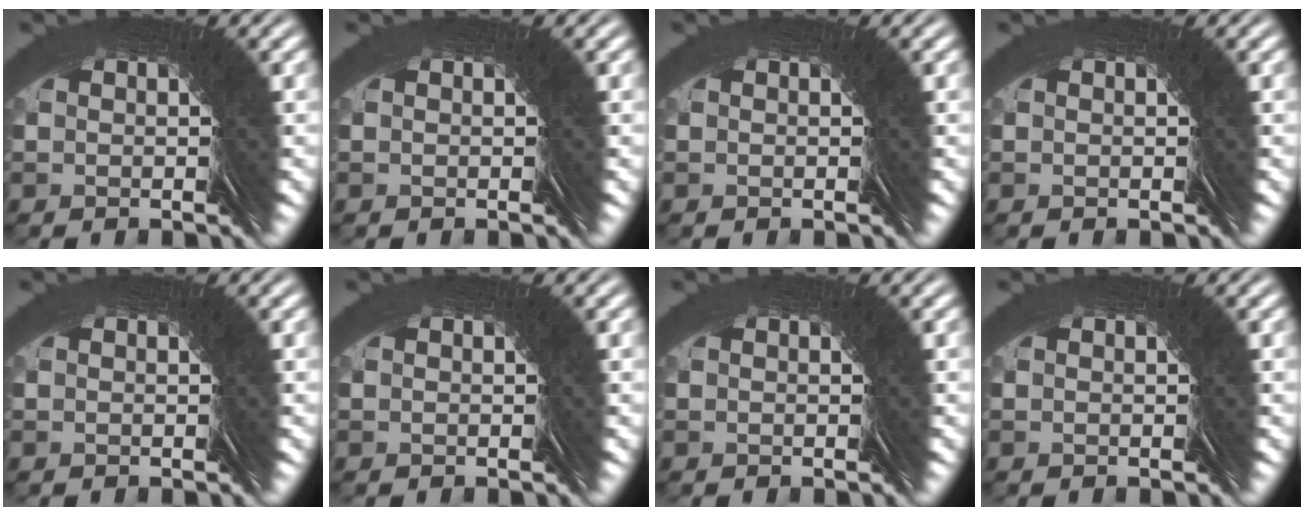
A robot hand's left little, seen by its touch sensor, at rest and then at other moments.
{"total": 0.0}
{"total": 0.0}
{"total": 0.0}
{"total": 0.0}
{"total": 0.0}
{"total": 0.0}
{"total": 0.0}